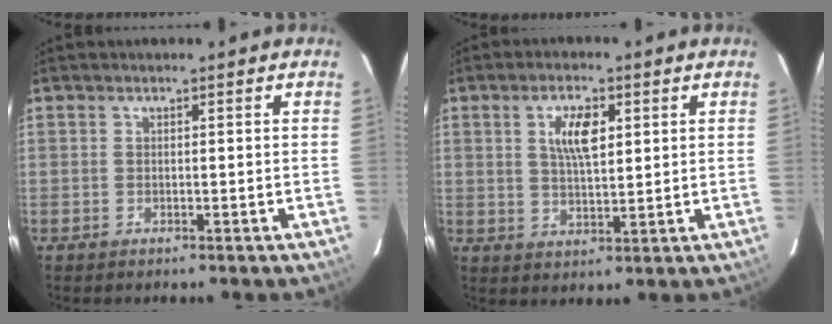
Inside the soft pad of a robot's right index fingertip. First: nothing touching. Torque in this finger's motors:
{"motor_torque": [0.18, 0.04, 0.36, 0.10]}